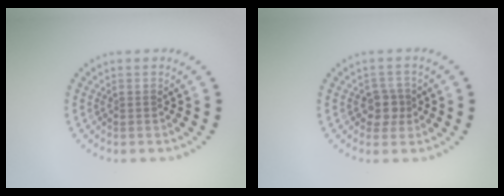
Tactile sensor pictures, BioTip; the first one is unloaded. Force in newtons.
{"total": 2.1, "press": 1.8, "slide": 1.0}